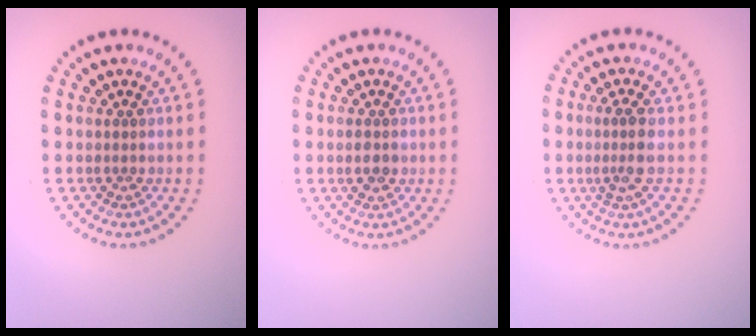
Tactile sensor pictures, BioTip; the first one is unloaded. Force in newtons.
{"total": 1.4, "press": 1.4, "slide": 0.1}
{"total": 2.2, "press": 1.9, "slide": 1.2}